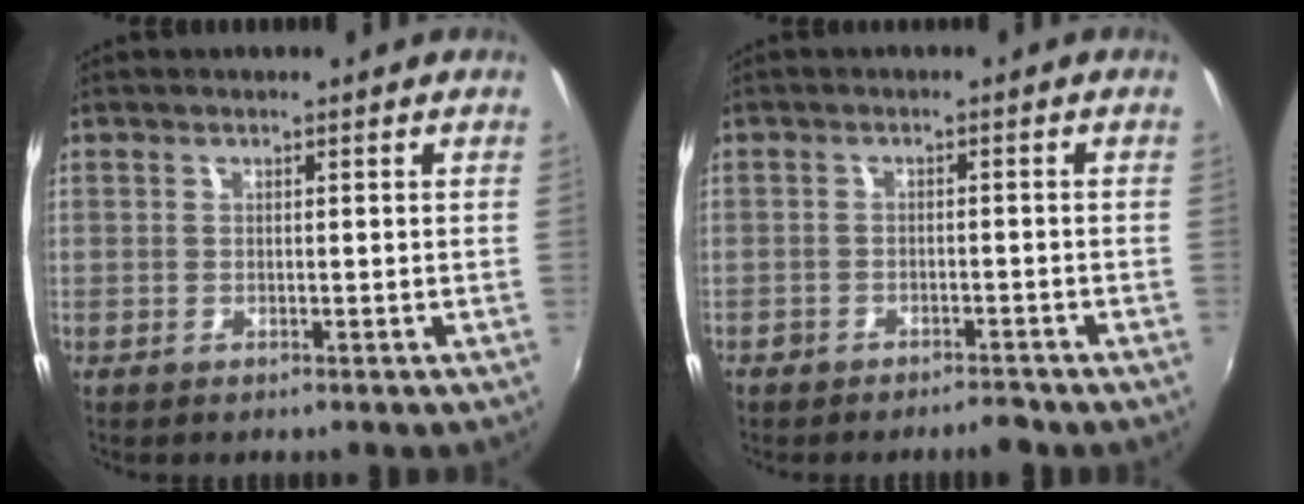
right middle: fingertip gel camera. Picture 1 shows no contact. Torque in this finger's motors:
{"motor_torque": [-0.22, -0.11, 0.05, 0.00]}